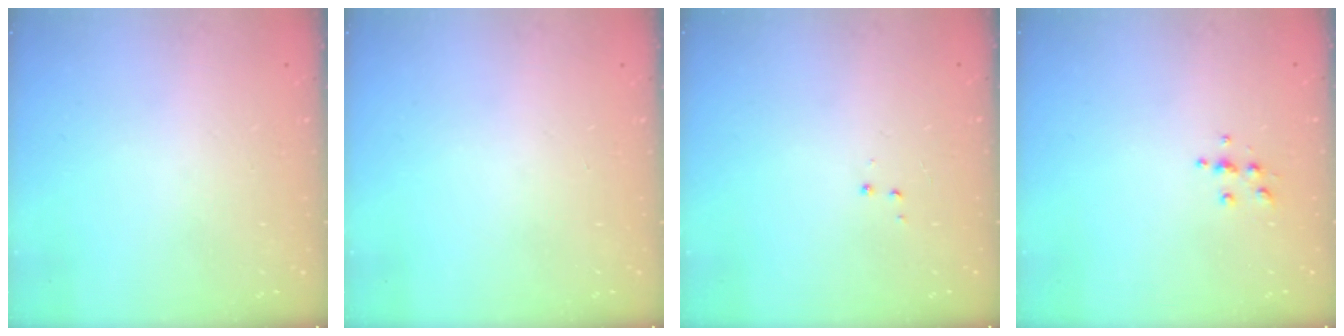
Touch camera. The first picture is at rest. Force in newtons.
{"total": 0.0}
{"total": 2.9, "press": 2.8, "slide": 0.4}
{"total": 4.9, "press": 4.9, "slide": 0.5}